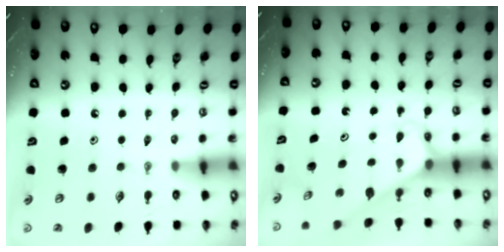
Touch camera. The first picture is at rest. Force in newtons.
{"total": 3.2, "press": 3.2, "slide": 0.2}